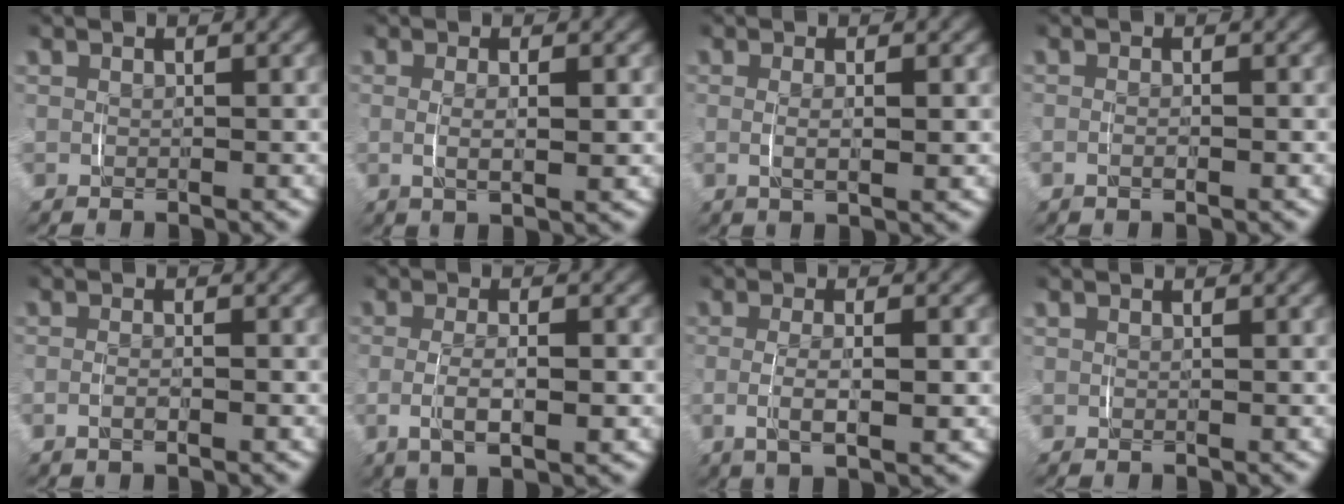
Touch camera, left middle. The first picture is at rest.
{"total": 2.4, "force": [0.1, 0.5, 2.4], "torque": [-0.044, -0.006, 0.008]}
{"total": 1.9, "force": [0.1, 0.3, 1.9], "torque": [-0.035, -0.005, 0.005]}
{"total": 0.9, "force": [-0.4, 0.2, 0.8], "torque": [-0.017, -0.002, -0.008]}
{"total": 1.3, "force": [-0.7, 0.3, 1.1], "torque": [-0.022, -0.001, -0.013]}
{"total": 3.9, "force": [-0.8, 1.4, 3.5], "torque": [-0.066, -0.004, -0.012]}
{"total": 3.6, "force": [-0.6, 1.0, 3.4], "torque": [-0.067, -0.007, -0.006]}
{"total": 0.0}